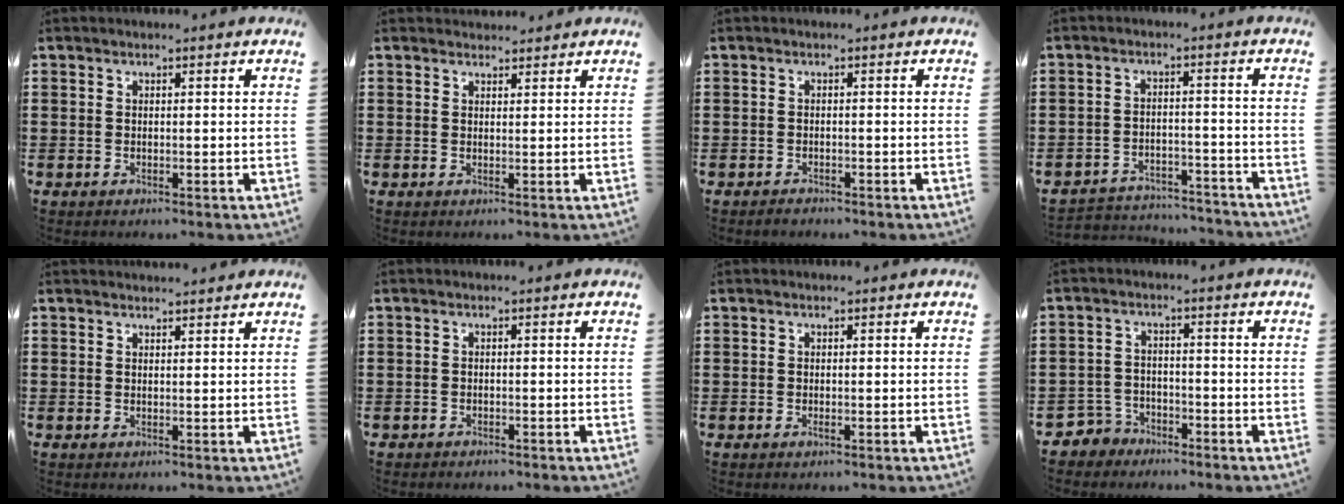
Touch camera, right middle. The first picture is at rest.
{"total": 1.6, "force": [1.5, 0.6, 0.0], "torque": [0.004, 0.001, 0.028]}
{"total": 0.9, "force": [-0.8, 0.2, 0.2], "torque": [-0.006, -0.001, -0.017]}
{"total": 3.8, "force": [-3.8, 0.5, 0.2], "torque": [-0.009, 0.005, -0.080]}
{"total": 1.3, "force": [1.3, 0.0, 0.1], "torque": [0.003, -0.004, 0.022]}
{"total": 0.8, "force": [-0.7, 0.2, -0.1], "torque": [0.000, 0.002, -0.017]}
{"total": 0.0}
{"total": 3.4, "force": [-3.0, 1.5, 0.0], "torque": [-0.018, 0.001, -0.068]}